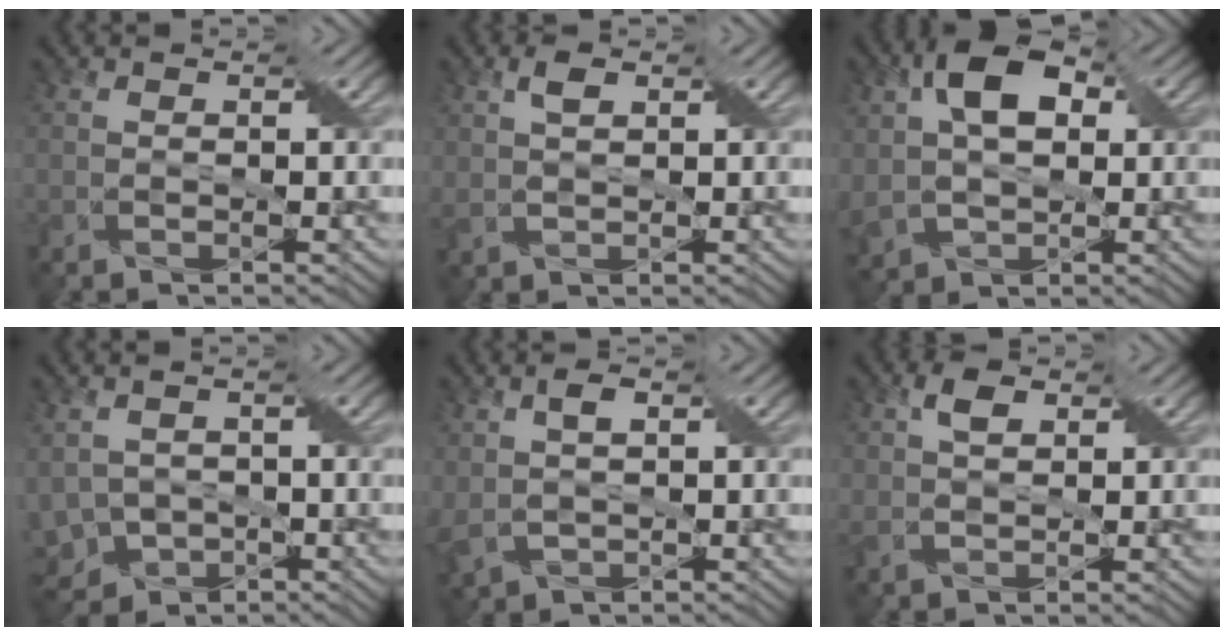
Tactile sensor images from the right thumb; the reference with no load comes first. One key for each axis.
{"total": 3.1, "fx": 1.4, "fy": 1.7, "fz": 2.2, "tx": -0.052, "ty": 0.004, "tz": 0.024}
{"total": 11.1, "fx": 2.5, "fy": 7.5, "fz": 7.8, "tx": -0.179, "ty": 0.006, "tz": 0.036}
{"total": 6.1, "fx": -2.5, "fy": 4.2, "fz": 3.7, "tx": -0.089, "ty": -0.017, "tz": -0.048}
{"total": 4.5, "fx": 1.0, "fy": 2.9, "fz": 3.3, "tx": -0.080, "ty": 0.000, "tz": 0.017}
{"total": 3.7, "fx": 1.6, "fy": 2.2, "fz": 2.4, "tx": -0.053, "ty": 0.004, "tz": 0.026}